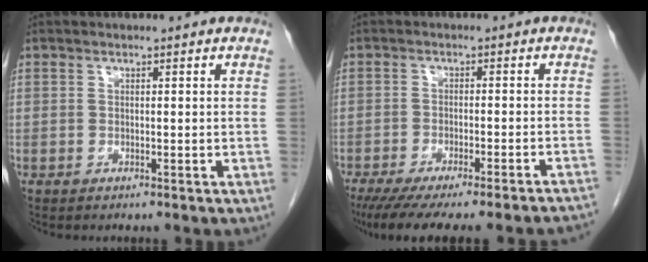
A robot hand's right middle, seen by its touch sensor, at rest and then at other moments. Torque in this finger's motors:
{"motor_torque": [1.08, -1.06, 0.25, 0.12]}